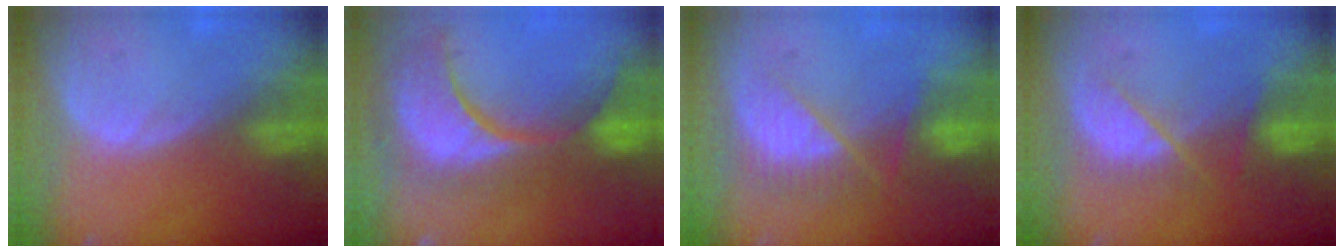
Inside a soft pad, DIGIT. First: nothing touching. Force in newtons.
{"total": 13.0, "press": 11.5, "slide": 6.1}
{"total": 7.9, "press": 7.2, "slide": 3.1}
{"total": 5.1, "press": 5.1, "slide": 0.8}